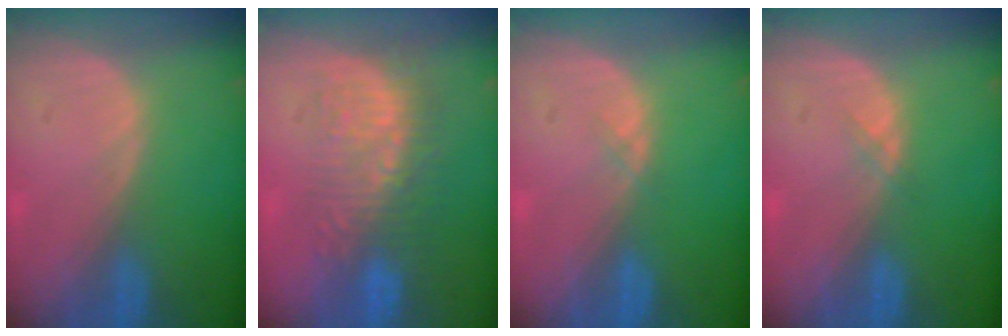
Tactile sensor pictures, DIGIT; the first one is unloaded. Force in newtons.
{"total": 8.8, "press": 8.4, "slide": 2.5}
{"total": 0.6, "press": 0.5, "slide": 0.2}
{"total": 0.6, "press": 0.6, "slide": 0.1}